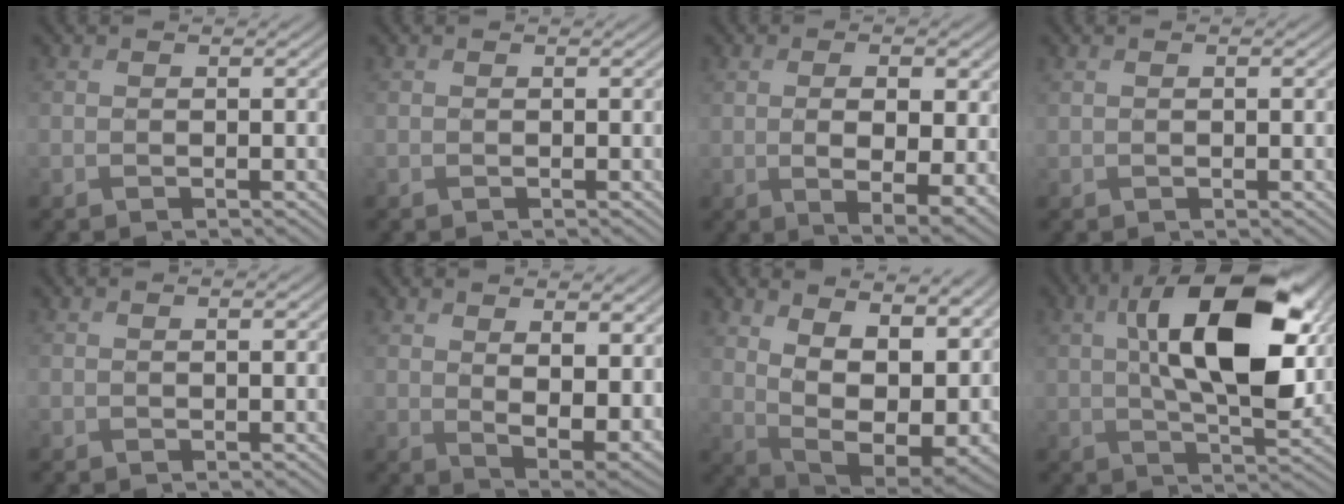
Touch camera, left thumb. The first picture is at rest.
{"total": 0.0}
{"total": 8.2, "force": [0.5, 3.5, 7.3], "torque": [-0.122, -0.015, 0.017]}
{"total": 1.0, "force": [0.3, 0.2, 0.9], "torque": [-0.017, 0.002, 0.005]}
{"total": 0.8, "force": [0.4, 0.2, 0.7], "torque": [-0.012, 0.003, 0.008]}
{"total": 8.8, "force": [3.2, 4.2, 7.1], "torque": [-0.138, -0.025, 0.074]}
{"total": 17.1, "force": [5.7, 8.8, 13.5], "torque": [-0.224, -0.006, 0.128]}
{"total": 14.3, "force": [3.5, 6.4, 12.3], "torque": [-0.217, 0.001, 0.057]}